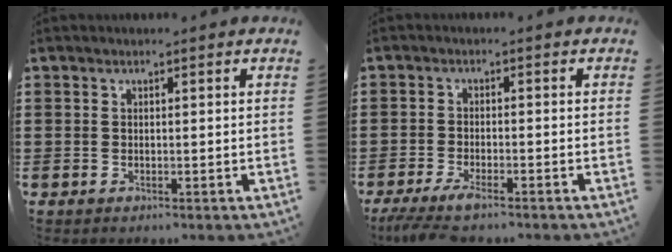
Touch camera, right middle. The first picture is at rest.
{"total": 3.7, "force": [-2.9, 0.3, 2.2], "torque": [-0.056, -0.015, -0.059]}